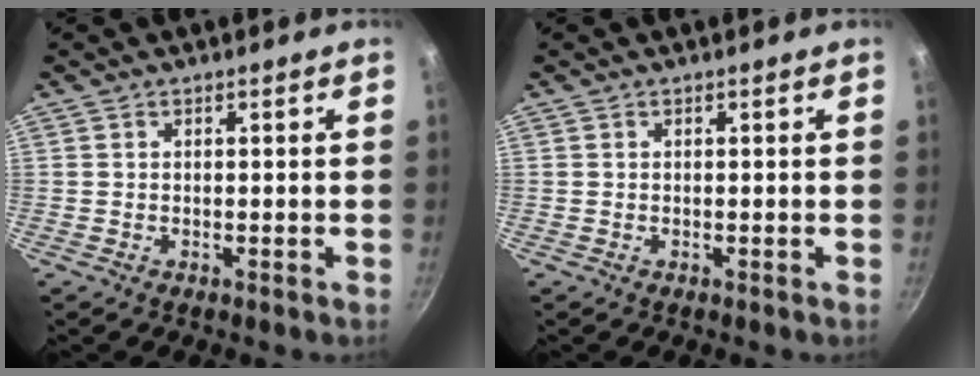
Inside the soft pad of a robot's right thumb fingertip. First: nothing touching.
{"total": 0.0}